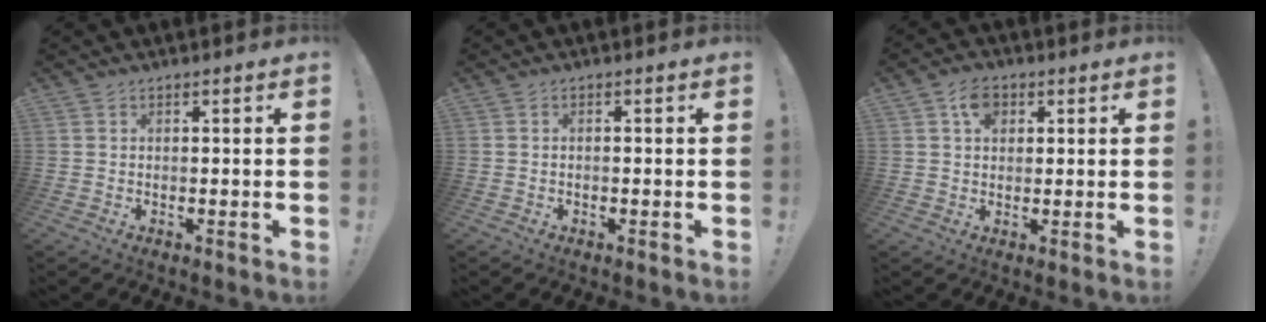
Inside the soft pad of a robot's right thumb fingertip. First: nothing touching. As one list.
[{"total": 0.8, "force": [-0.6, 0.1, 0.4], "torque": [-0.015, 0.003, -0.010]}, {"total": 5.7, "force": [2.1, 4.2, 3.2], "torque": [-0.050, 0.004, 0.038]}]